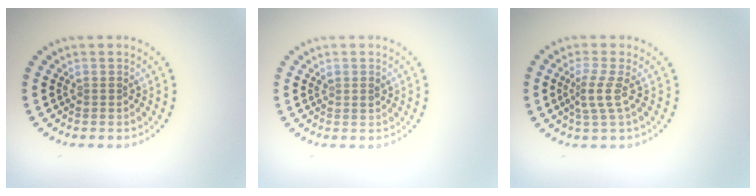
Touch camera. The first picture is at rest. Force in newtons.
{"total": 0.8, "press": 0.7, "slide": 0.3}
{"total": 2.3, "press": 1.5, "slide": 1.7}